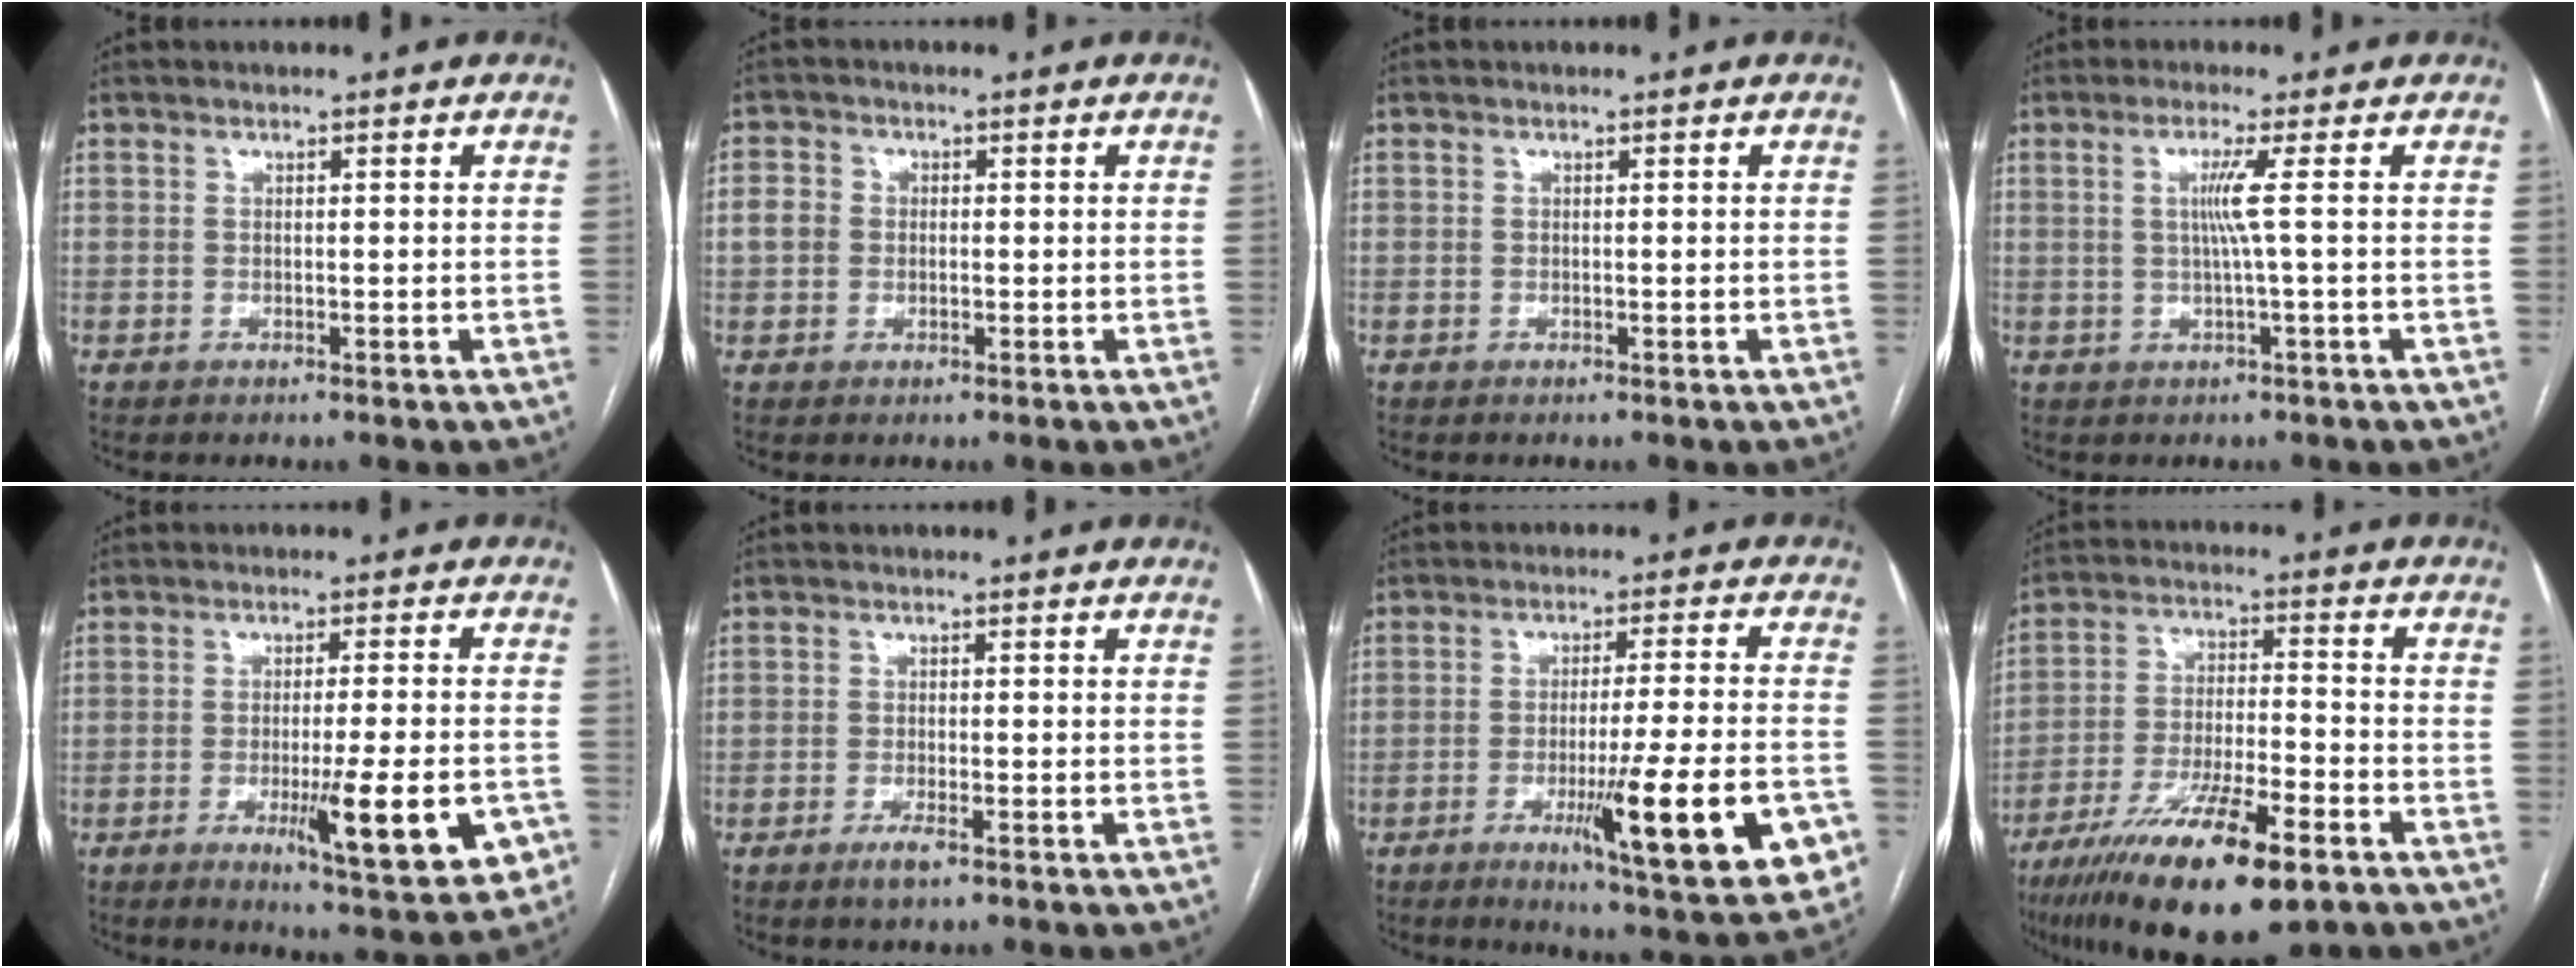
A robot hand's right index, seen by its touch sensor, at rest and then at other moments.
{"total": 3.2, "force": [-0.1, 2.8, 1.5], "torque": [-0.036, 0.016, -0.003]}
{"total": 0.0}
{"total": 3.5, "force": [0.4, -1.2, 3.2], "torque": [-0.066, 0.000, 0.009]}
{"total": 13.2, "force": [-4.6, 1.7, 12.3], "torque": [-0.164, -0.023, -0.058]}
{"total": 2.1, "force": [-1.3, 0.3, 1.7], "torque": [-0.032, -0.002, -0.023]}
{"total": 17.4, "force": [-6.1, 1.2, 16.2], "torque": [-0.200, -0.026, -0.080]}
{"total": 17.8, "force": [-11.0, 3.1, 13.6], "torque": [-0.243, -0.036, -0.192]}